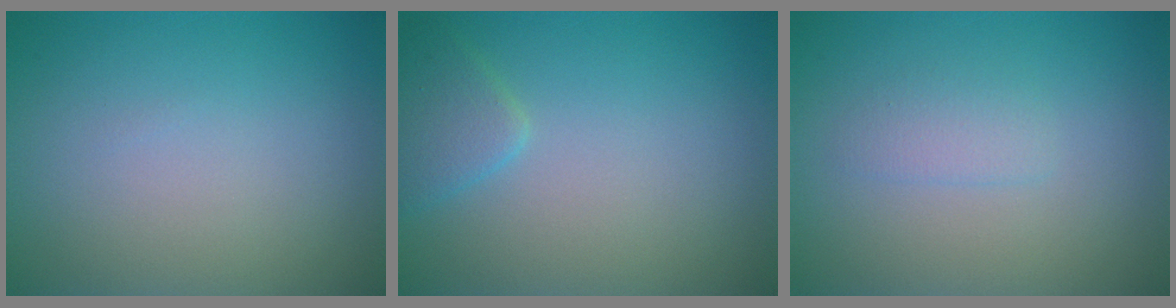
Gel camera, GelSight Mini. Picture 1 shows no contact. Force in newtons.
{"total": 2.1, "press": 2.1, "slide": 0.1}
{"total": 1.3, "press": 1.3, "slide": 0.1}